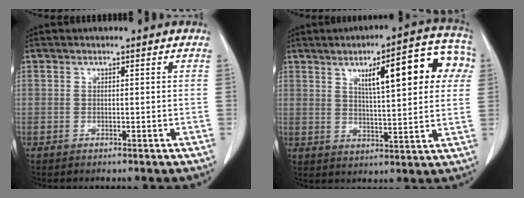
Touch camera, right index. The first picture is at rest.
{"total": 15.0, "force": [5.1, 3.4, 13.6], "torque": [-0.176, 0.028, 0.068]}